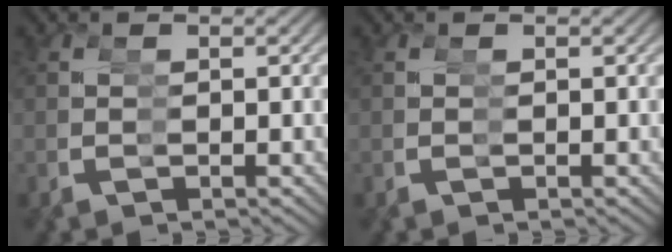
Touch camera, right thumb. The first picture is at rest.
{"total": 0.0}